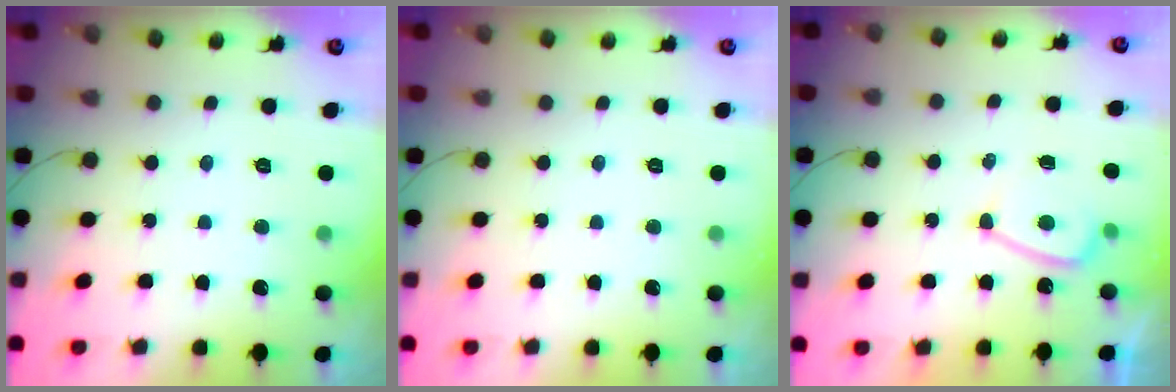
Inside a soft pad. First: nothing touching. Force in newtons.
{"total": 0.0}
{"total": 5.5, "press": 5.3, "slide": 1.6}